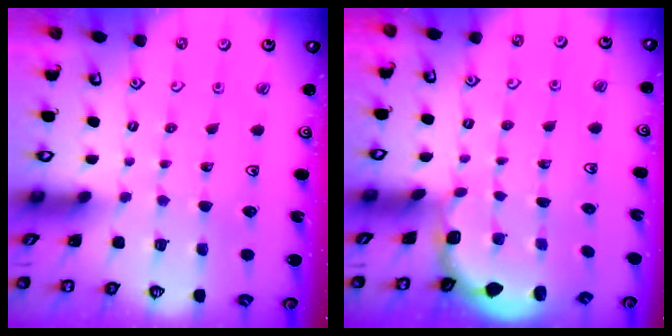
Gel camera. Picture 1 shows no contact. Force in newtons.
{"total": 1.9, "press": 1.8, "slide": 0.7}